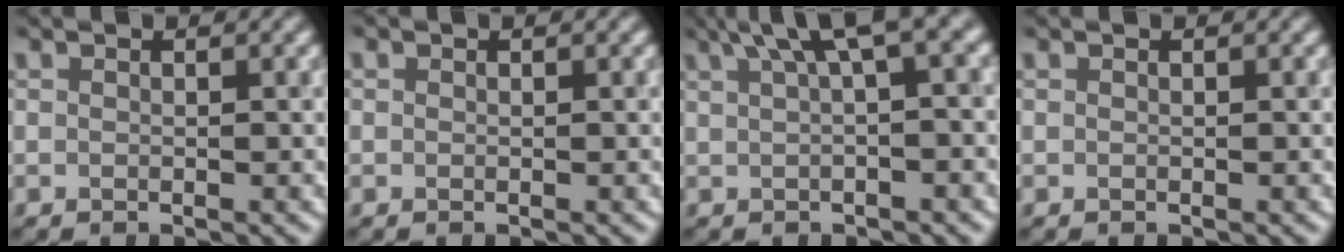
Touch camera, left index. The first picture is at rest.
{"total": 0.0}
{"total": 5.2, "force": [2.4, 1.0, 4.5], "torque": [-0.049, 0.023, 0.040]}
{"total": 0.0}